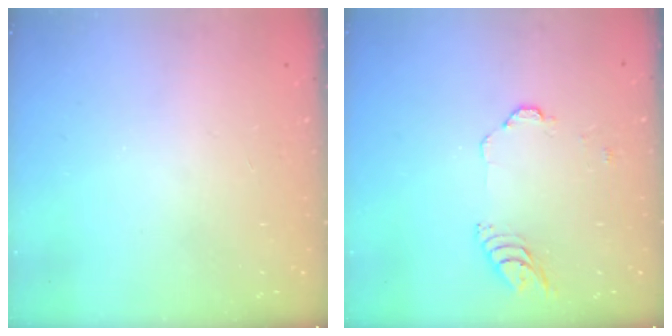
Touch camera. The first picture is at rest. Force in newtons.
{"total": 4.6, "press": 4.6, "slide": 0.4}